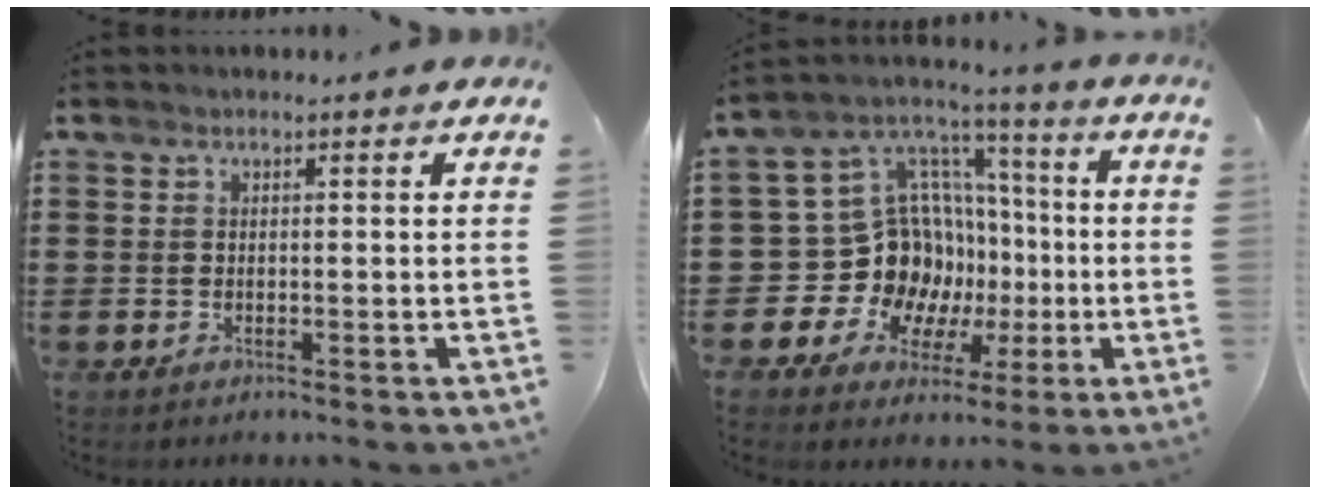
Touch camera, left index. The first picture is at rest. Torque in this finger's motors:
{"motor_torque": [1.01, 0.65, 0.38, 0.02]}